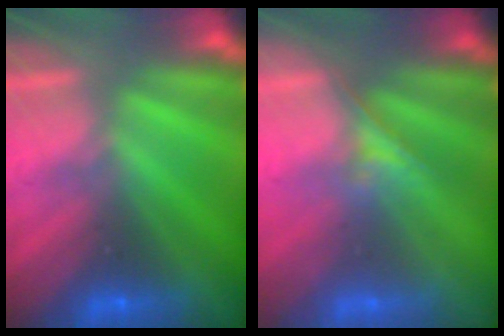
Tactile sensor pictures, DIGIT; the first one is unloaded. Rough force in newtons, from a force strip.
{"total": 1.8}